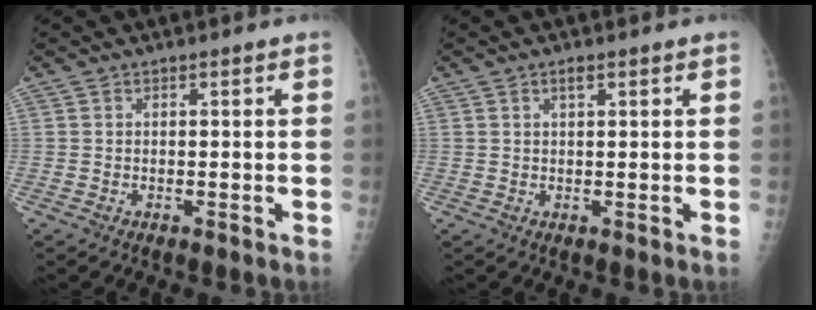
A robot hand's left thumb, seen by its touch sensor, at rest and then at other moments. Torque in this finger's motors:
{"motor_torque": [0.05, -0.26, 0.03, -0.12, 0.03]}